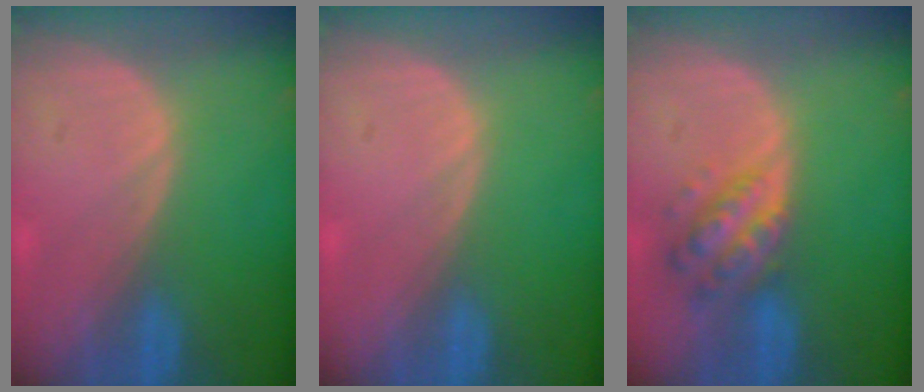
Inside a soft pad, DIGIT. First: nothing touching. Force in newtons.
{"total": 0.0}
{"total": 6.3, "press": 5.7, "slide": 2.7}